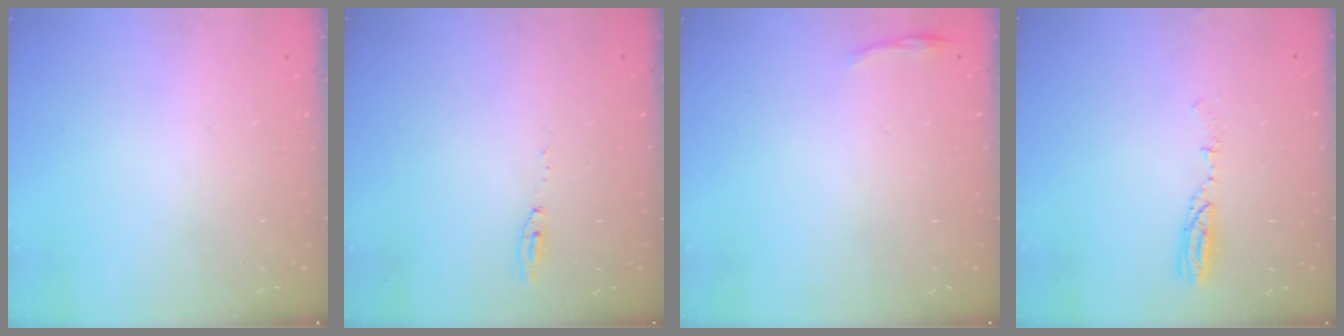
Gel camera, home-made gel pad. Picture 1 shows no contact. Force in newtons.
{"total": 4.8, "press": 4.8, "slide": 0.6}
{"total": 3.6, "press": 3.5, "slide": 0.7}
{"total": 4.8, "press": 4.7, "slide": 1.0}